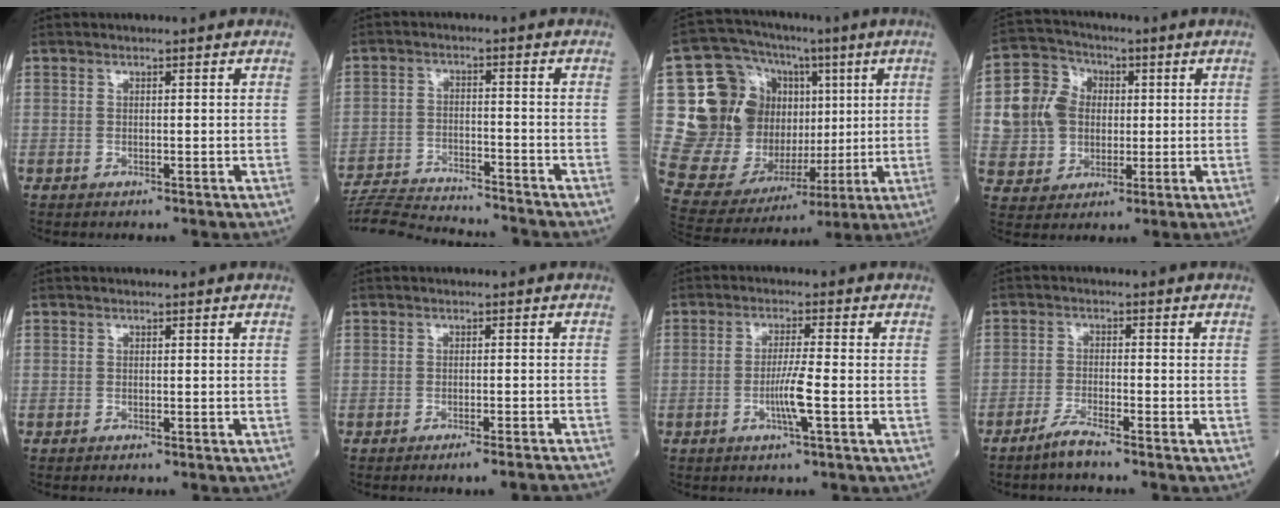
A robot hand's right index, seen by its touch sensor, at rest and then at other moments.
{"total": 14.8, "force": [-14.2, -0.1, 4.2], "torque": [-0.070, -0.011, -0.222]}
{"total": 19.4, "force": [3.4, 14.5, 12.5], "torque": [-0.225, 0.052, 0.086]}
{"total": 9.9, "force": [1.1, 8.9, 4.3], "torque": [-0.115, 0.034, 0.027]}
{"total": 0.5, "force": [-0.5, 0.0, 0.2], "torque": [-0.004, -0.002, -0.010]}
{"total": 5.9, "force": [-5.4, -0.8, 2.4], "torque": [-0.015, -0.010, -0.070]}
{"total": 4.2, "force": [-1.4, -0.6, 3.9], "torque": [-0.076, -0.006, -0.030]}
{"total": 3.3, "force": [-2.9, -0.3, 1.6], "torque": [-0.042, -0.008, -0.061]}